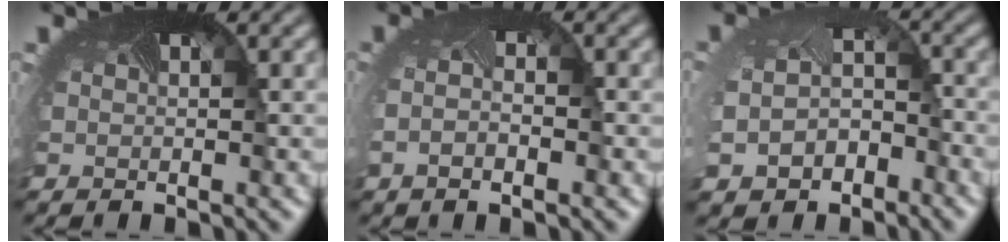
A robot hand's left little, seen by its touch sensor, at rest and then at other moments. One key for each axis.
{"total": 1.8, "fx": -0.7, "fy": 0.6, "fz": 1.6, "tx": -0.038, "ty": -0.011, "tz": -0.010}
{"total": 4.9, "fx": -2.3, "fy": 3.4, "fz": 2.7, "tx": -0.077, "ty": -0.029, "tz": -0.032}